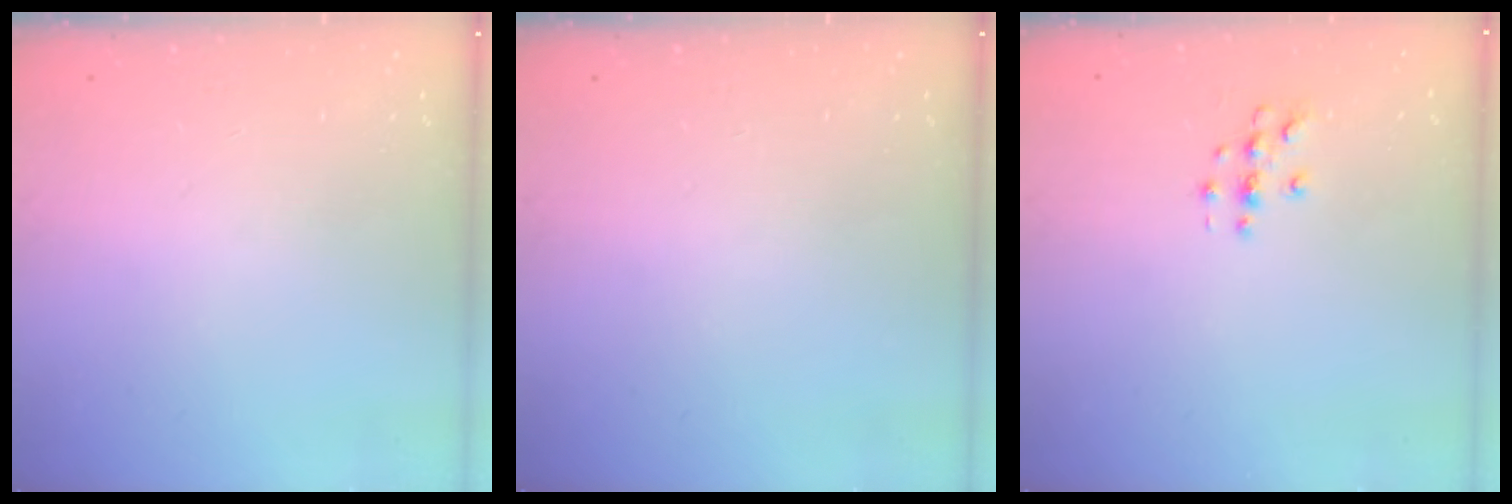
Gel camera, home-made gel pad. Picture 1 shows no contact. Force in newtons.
{"total": 0.0}
{"total": 2.9, "press": 2.9, "slide": 0.3}